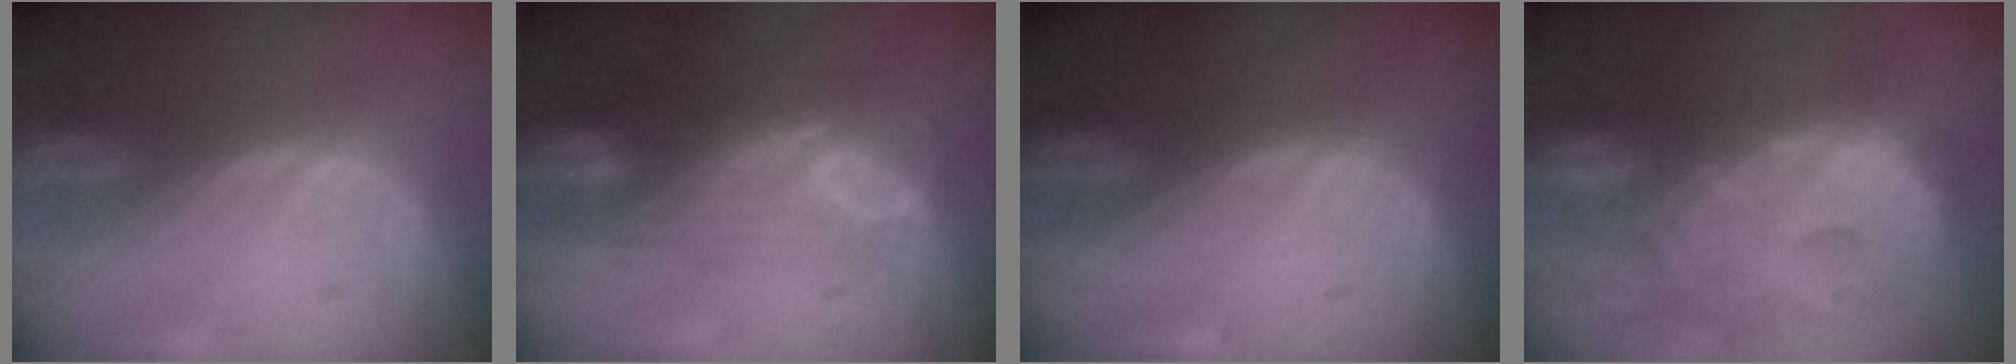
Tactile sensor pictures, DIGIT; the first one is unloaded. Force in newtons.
{"total": 7.9, "press": 7.0, "slide": 3.7}
{"total": 0.0}
{"total": 14.4, "press": 12.4, "slide": 7.3}